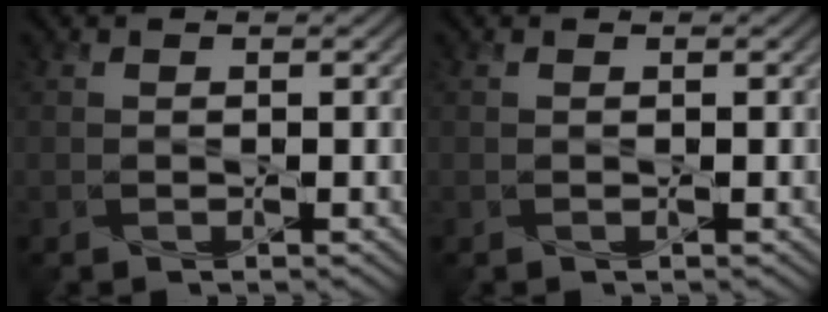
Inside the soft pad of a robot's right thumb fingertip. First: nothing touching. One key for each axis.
{"total": 0.0}